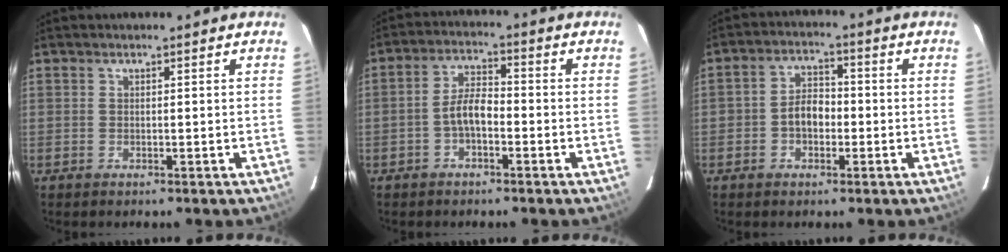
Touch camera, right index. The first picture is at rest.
{"total": 4.9, "force": [-2.1, 2.1, 3.9], "torque": [-0.081, 0.015, -0.039]}
{"total": 5.0, "force": [-1.4, 3.6, 3.3], "torque": [-0.057, 0.018, -0.023]}